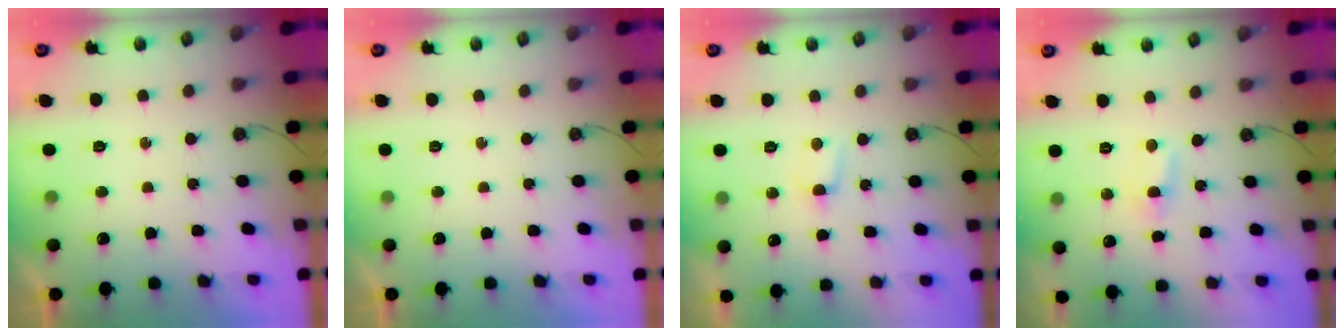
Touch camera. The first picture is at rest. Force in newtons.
{"total": 0.0}
{"total": 2.8, "press": 2.8, "slide": 0.4}
{"total": 3.1, "press": 2.1, "slide": 2.3}